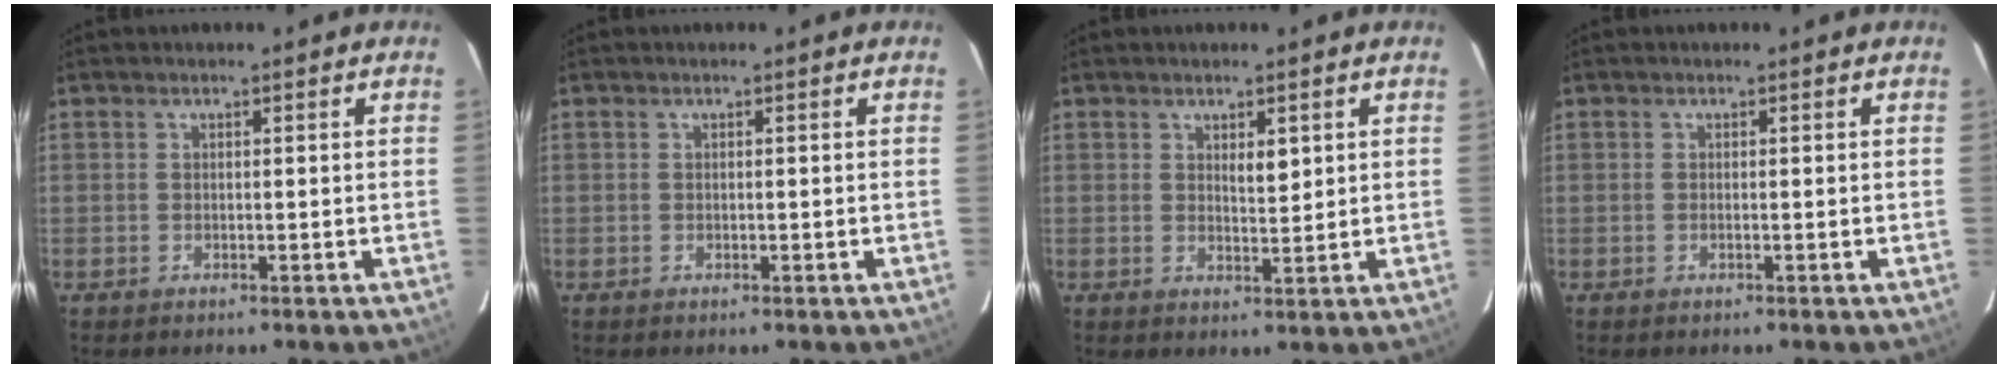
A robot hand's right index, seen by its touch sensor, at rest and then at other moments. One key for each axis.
{"total": 0.0}
{"total": 2.5, "fx": 1.1, "fy": 0.8, "fz": 2.1, "tx": -0.035, "ty": -0.003, "tz": 0.021}
{"total": 0.0}